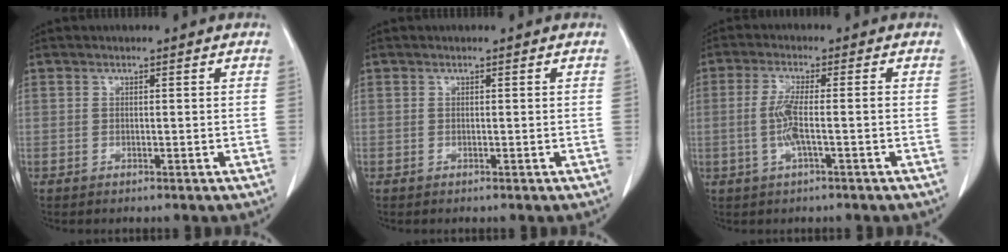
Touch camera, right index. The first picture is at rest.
{"total": 0.0}
{"total": 4.7, "force": [-1.0, 0.2, 4.6], "torque": [-0.101, 0.000, -0.021]}